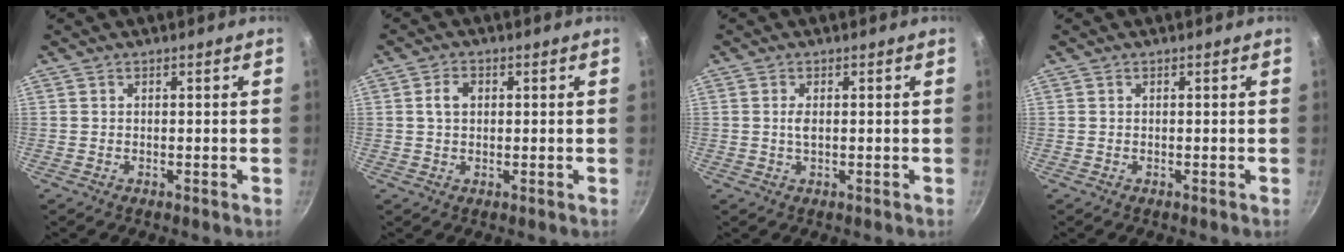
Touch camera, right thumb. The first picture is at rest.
{"total": 3.3, "force": [0.6, 2.4, 2.2], "torque": [-0.030, 0.004, 0.009]}
{"total": 1.7, "force": [0.2, 0.8, 1.6], "torque": [-0.033, 0.000, 0.003]}
{"total": 0.0}